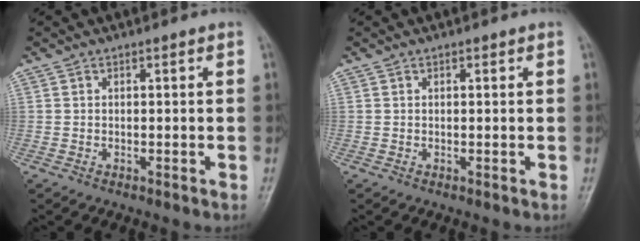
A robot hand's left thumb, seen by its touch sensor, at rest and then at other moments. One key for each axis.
{"total": 0.7, "fx": 0.2, "fy": 0.4, "fz": 0.5, "tx": -0.003, "ty": 0.003, "tz": 0.001}